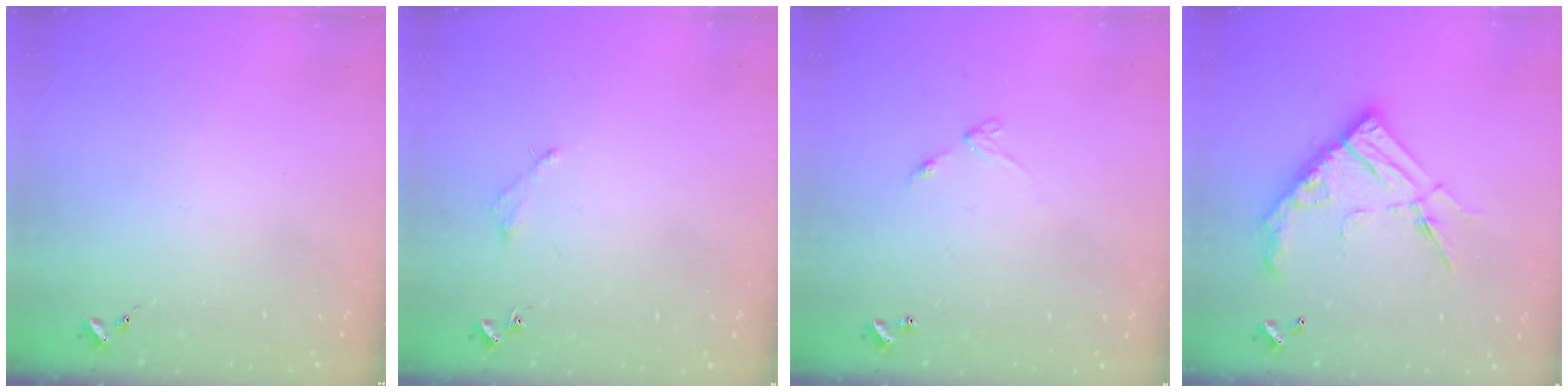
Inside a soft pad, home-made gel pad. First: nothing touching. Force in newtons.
{"total": 2.0, "press": 2.0, "slide": 0.2}
{"total": 6.3, "press": 6.2, "slide": 0.7}
{"total": 19.2, "press": 19.1, "slide": 1.9}